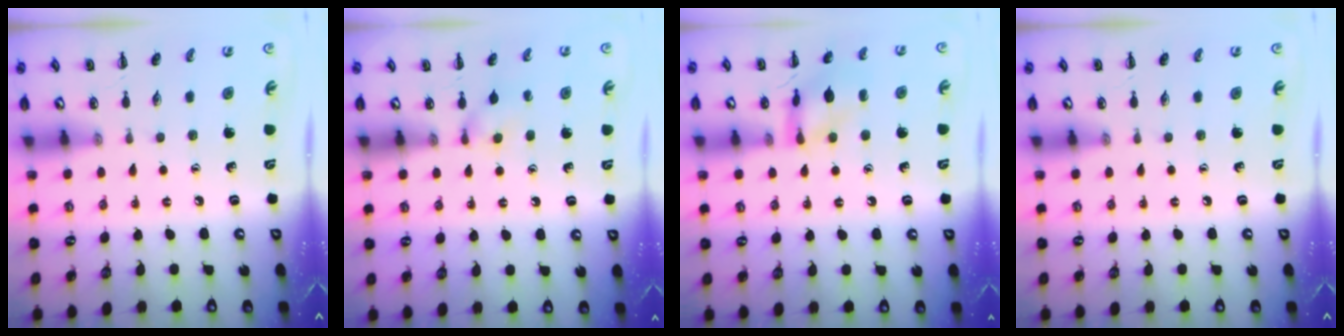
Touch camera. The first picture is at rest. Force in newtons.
{"total": 3.3, "press": 3.0, "slide": 1.4}
{"total": 12.8, "press": 12.8, "slide": 1.0}
{"total": 0.0}